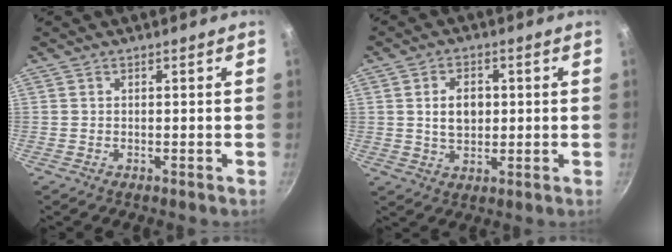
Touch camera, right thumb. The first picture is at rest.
{"total": 6.4, "force": [0.9, 4.4, 4.6], "torque": [-0.063, -0.001, 0.018]}